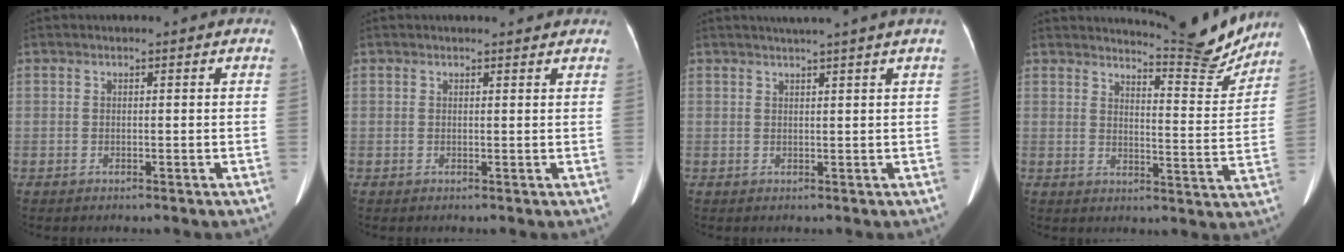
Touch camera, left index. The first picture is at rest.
{"total": 2.1, "force": [2.0, 0.4, 0.4], "torque": [-0.012, 0.001, 0.020]}
{"total": 4.0, "force": [3.3, -1.2, 2.0], "torque": [-0.024, 0.011, 0.045]}
{"total": 10.0, "force": [9.9, 0.0, 1.4], "torque": [-0.022, -0.048, 0.126]}